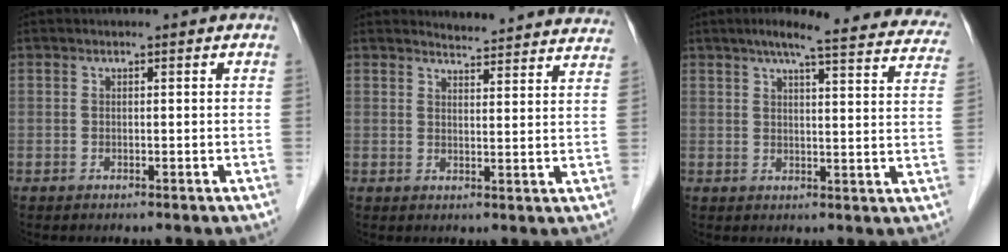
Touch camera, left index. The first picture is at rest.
{"total": 15.8, "force": [15.6, 1.3, 2.3], "torque": [-0.012, -0.054, 0.160]}
{"total": 21.4, "force": [18.5, 3.0, 10.4], "torque": [-0.130, -0.004, 0.207]}